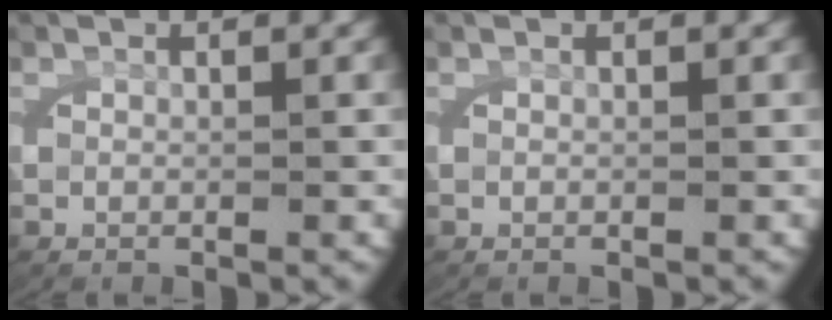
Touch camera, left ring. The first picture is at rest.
{"total": 0.0}